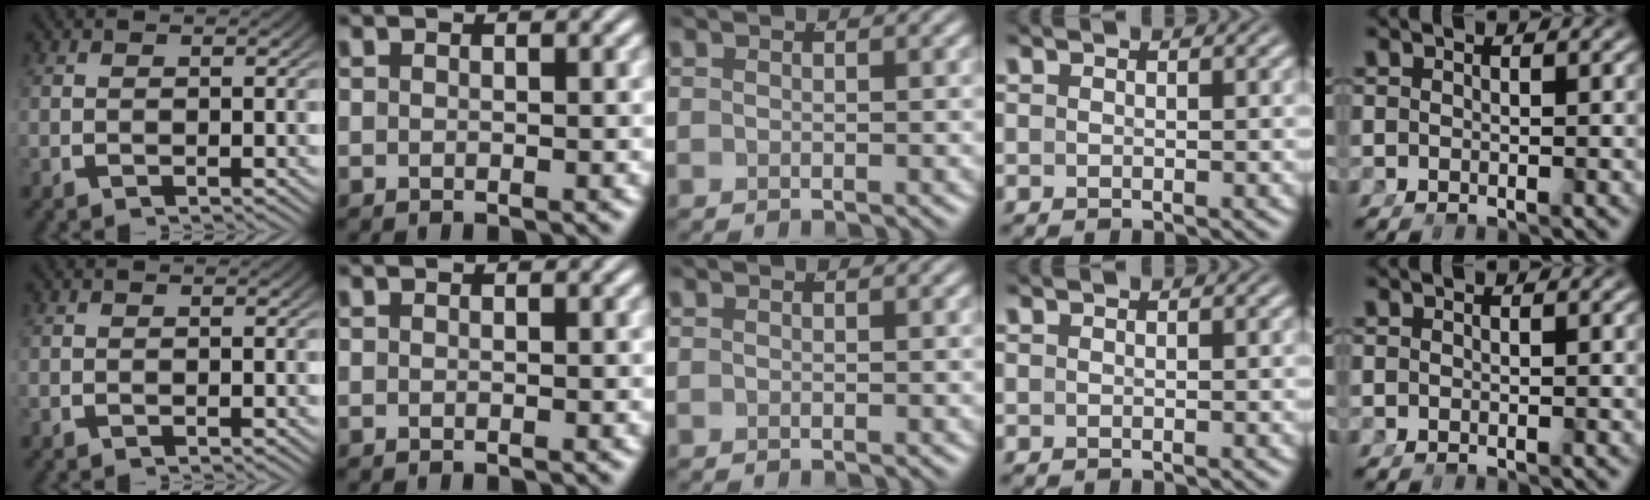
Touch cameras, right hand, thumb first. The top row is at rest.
{}